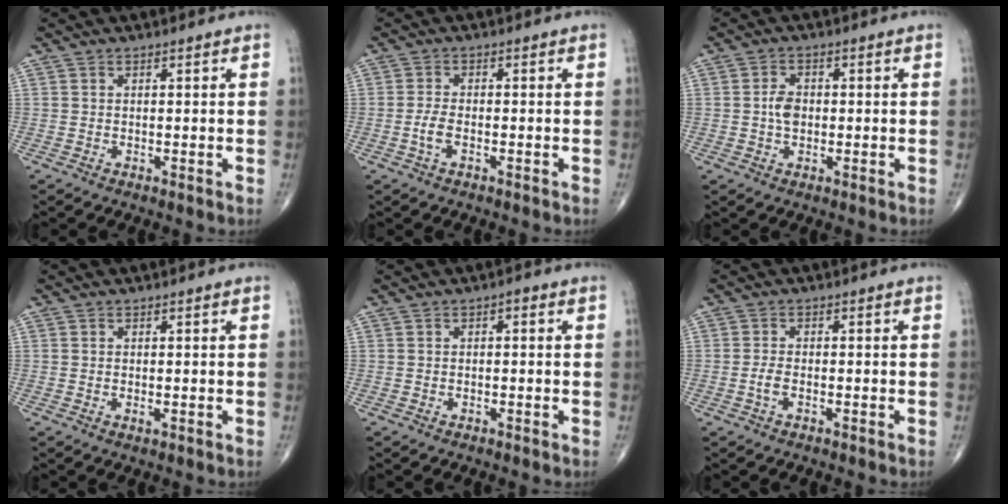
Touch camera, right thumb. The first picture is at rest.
{"total": 2.7, "force": [-0.9, 1.2, 2.3], "torque": [-0.054, 0.007, -0.019]}
{"total": 3.5, "force": [-0.2, 2.4, 2.5], "torque": [-0.042, 0.005, -0.008]}
{"total": 0.6, "force": [-0.1, 0.2, 0.5], "torque": [-0.012, -0.002, -0.003]}
{"total": 0.8, "force": [0.0, 0.5, 0.6], "torque": [-0.003, 0.008, -0.006]}
{"total": 1.9, "force": [-0.7, 0.8, 1.5], "torque": [-0.036, 0.004, -0.015]}